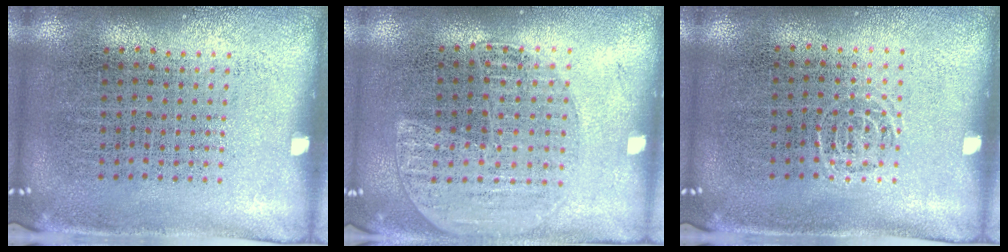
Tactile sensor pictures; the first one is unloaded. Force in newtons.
{"total": 1.5, "press": 1.4, "slide": 0.4}
{"total": 0.5, "press": 0.4, "slide": 0.3}